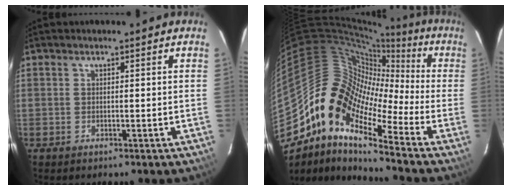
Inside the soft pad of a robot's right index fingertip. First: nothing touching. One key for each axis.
{"total": 15.0, "fx": -7.4, "fy": 7.2, "fz": 10.9, "tx": -0.172, "ty": 0.005, "tz": -0.163}